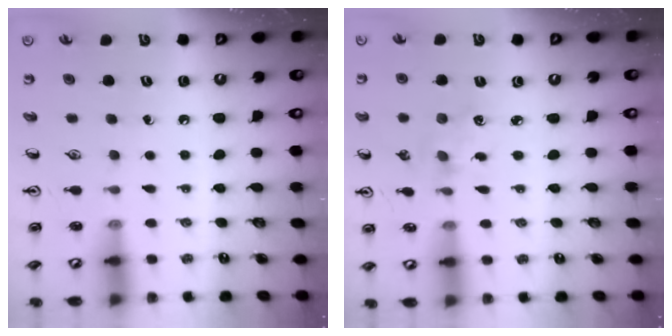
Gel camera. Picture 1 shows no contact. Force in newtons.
{"total": 1.8, "press": 1.7, "slide": 0.3}